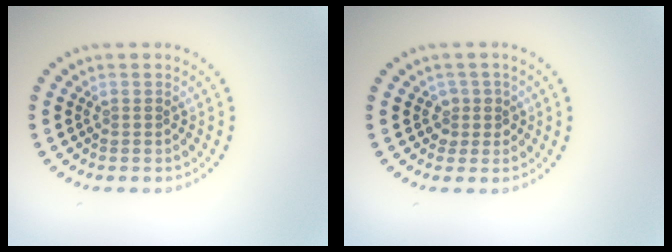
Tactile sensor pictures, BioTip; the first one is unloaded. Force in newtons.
{"total": 1.7, "press": 1.3, "slide": 1.0}